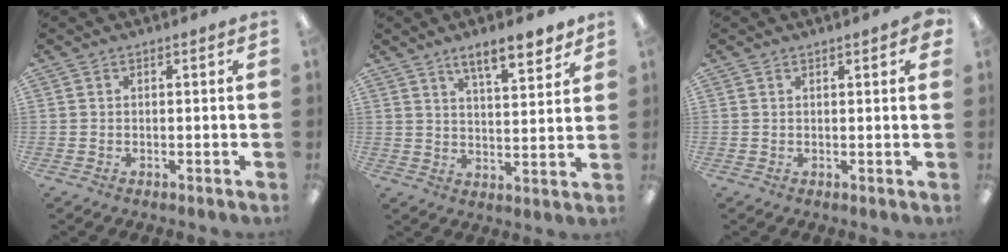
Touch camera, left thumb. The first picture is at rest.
{"total": 8.9, "force": [6.9, 2.5, 5.0], "torque": [-0.066, -0.042, 0.116]}
{"total": 1.5, "force": [1.1, 0.2, 1.0], "torque": [-0.005, -0.005, 0.016]}